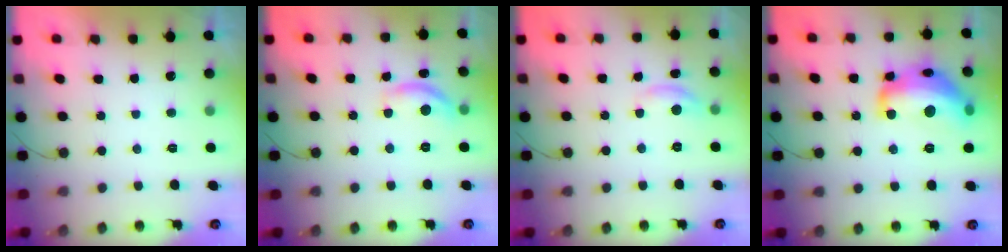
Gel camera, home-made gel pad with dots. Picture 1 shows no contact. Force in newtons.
{"total": 10.3, "press": 10.3, "slide": 0.4}
{"total": 5.8, "press": 5.8, "slide": 0.3}
{"total": 19.6, "press": 19.5, "slide": 1.1}